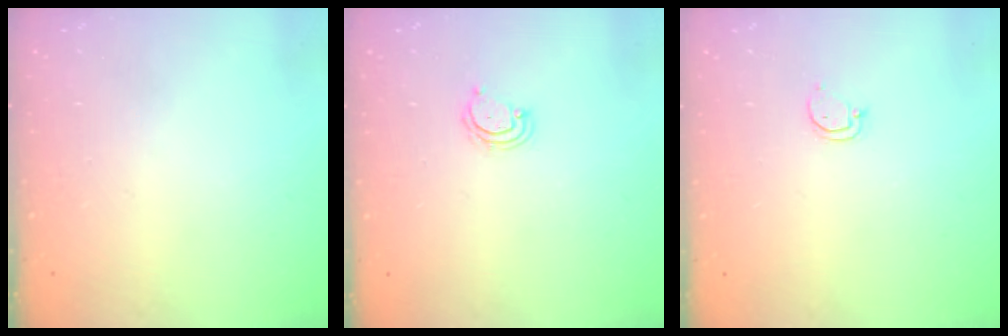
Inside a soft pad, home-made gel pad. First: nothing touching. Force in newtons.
{"total": 4.4, "press": 4.3, "slide": 0.3}
{"total": 2.5, "press": 2.5, "slide": 0.3}